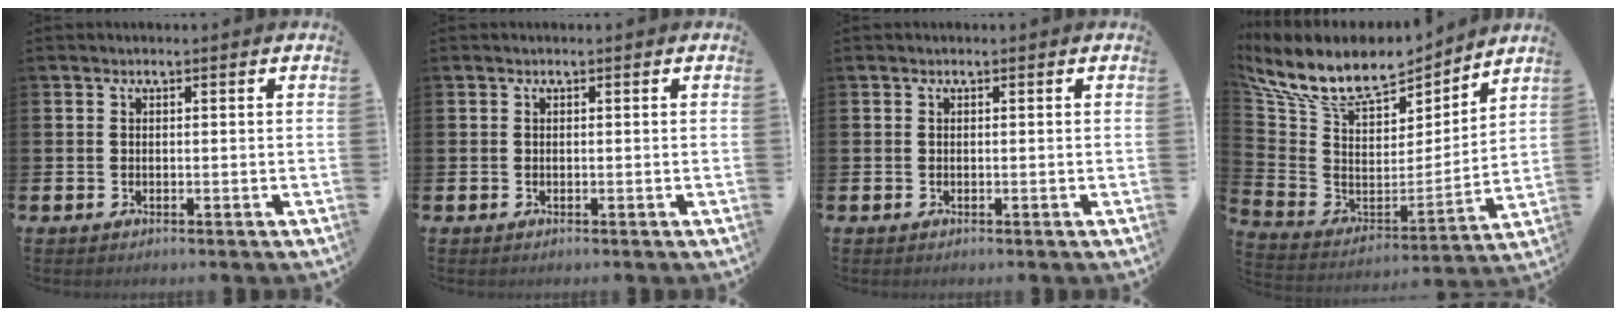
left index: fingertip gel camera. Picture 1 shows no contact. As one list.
[{"total": 0.0}, {"total": 0.0}, {"total": 11.5, "force": [9.4, 4.6, 4.8], "torque": [-0.136, -0.056, 0.170]}]